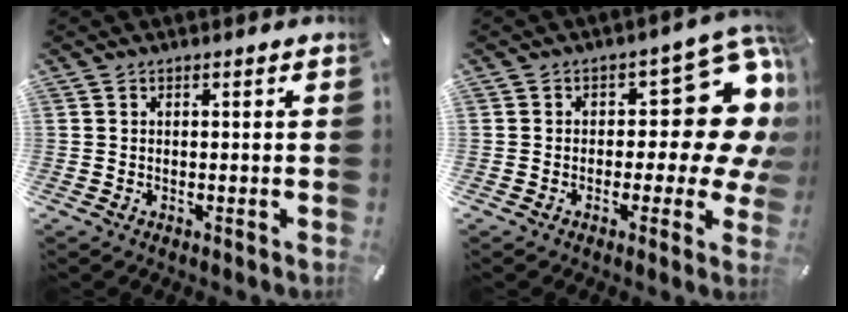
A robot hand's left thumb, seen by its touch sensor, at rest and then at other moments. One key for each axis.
{"total": 15.8, "fx": 5.0, "fy": 7.9, "fz": 12.7, "tx": -0.155, "ty": -0.045, "tz": 0.081}